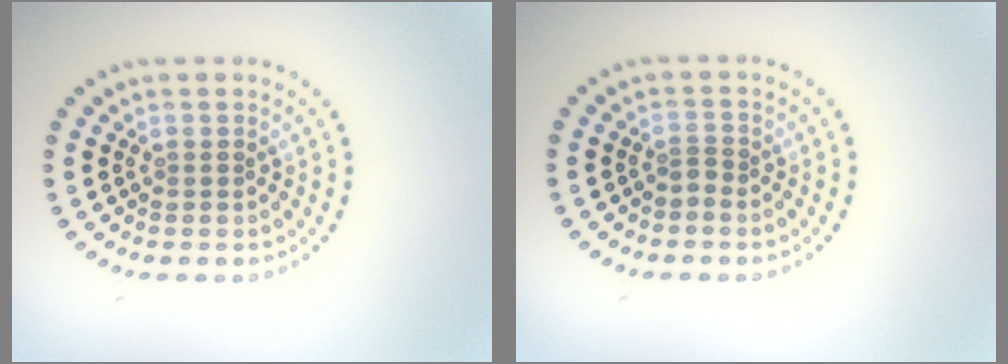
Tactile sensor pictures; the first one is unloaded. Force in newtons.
{"total": 0.6, "press": 0.3, "slide": 0.5}